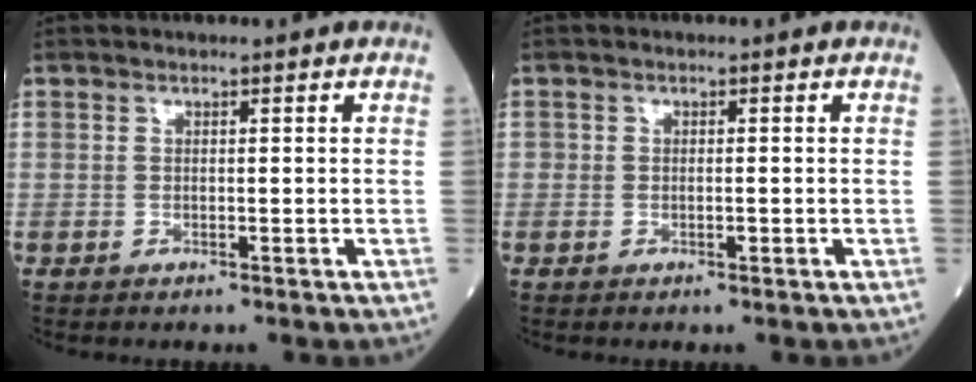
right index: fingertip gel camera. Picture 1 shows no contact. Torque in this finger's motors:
{"motor_torque": [-0.11, -0.02, -0.02, -0.01]}